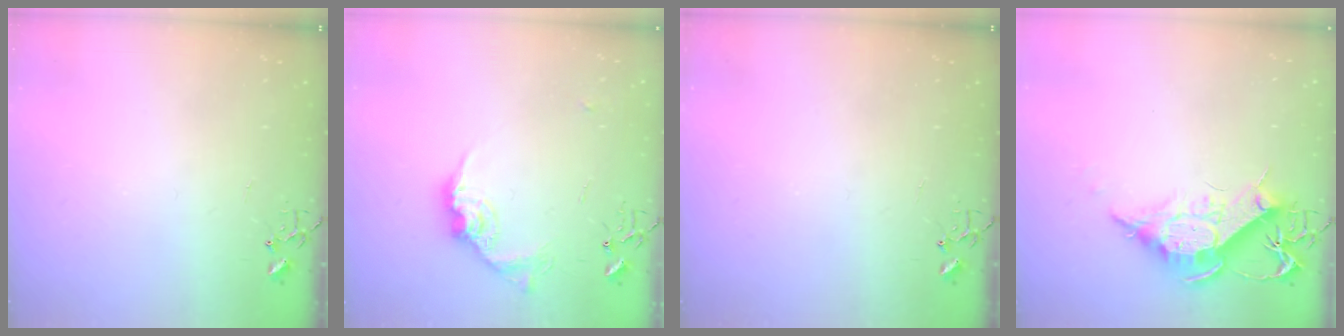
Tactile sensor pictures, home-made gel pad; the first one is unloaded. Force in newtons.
{"total": 13.4, "press": 13.3, "slide": 0.8}
{"total": 0.0}
{"total": 12.6, "press": 12.6, "slide": 1.2}